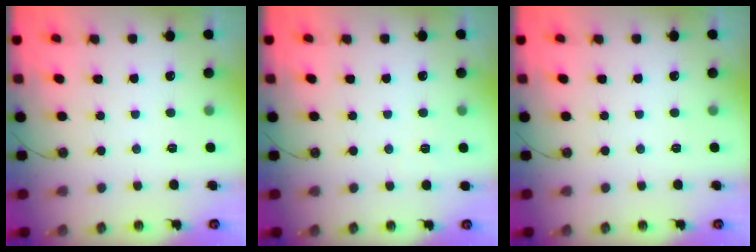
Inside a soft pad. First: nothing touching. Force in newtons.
{"total": 2.6, "press": 2.6, "slide": 0.4}
{"total": 0.0}